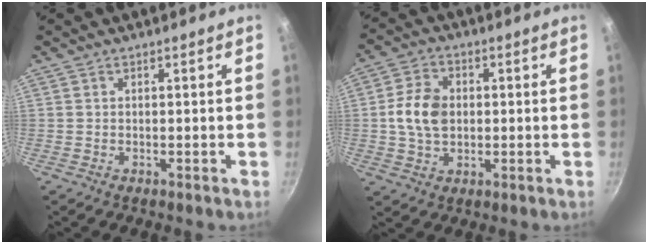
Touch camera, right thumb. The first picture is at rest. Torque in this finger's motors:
{"motor_torque": [0.60, 0.63, 0.26, -0.19, 0.42]}